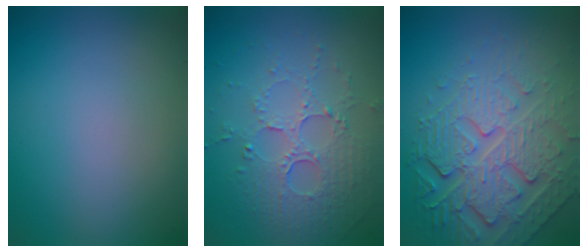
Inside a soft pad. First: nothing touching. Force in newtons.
{"total": 5.3, "press": 3.7, "slide": 3.9}
{"total": 7.6, "press": 5.4, "slide": 5.4}